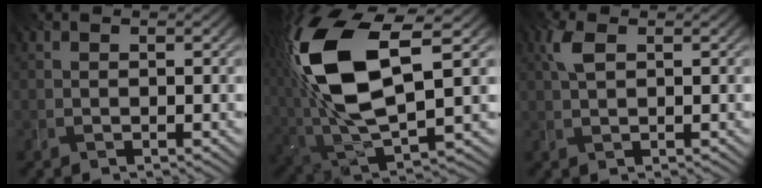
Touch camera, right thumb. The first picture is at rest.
{"total": 17.1, "force": [3.7, 8.3, 14.5], "torque": [-0.334, 0.008, 0.071]}
{"total": 2.7, "force": [1.0, 1.1, 2.3], "torque": [-0.059, 0.007, 0.020]}